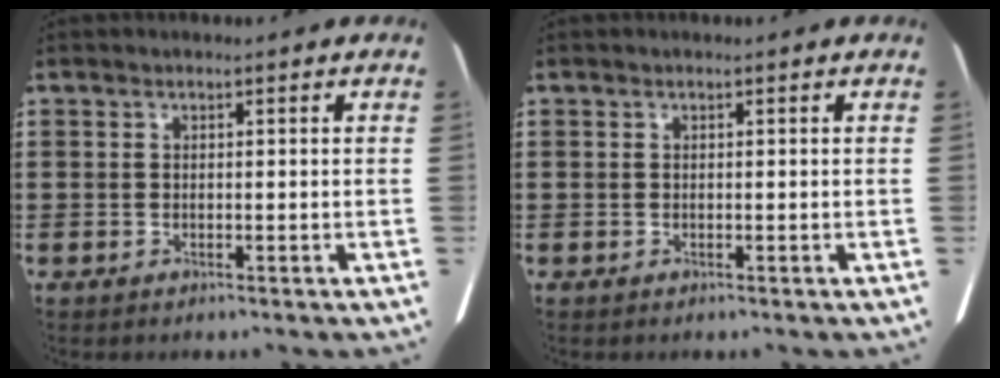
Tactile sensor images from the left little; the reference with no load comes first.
{"total": 0.0}